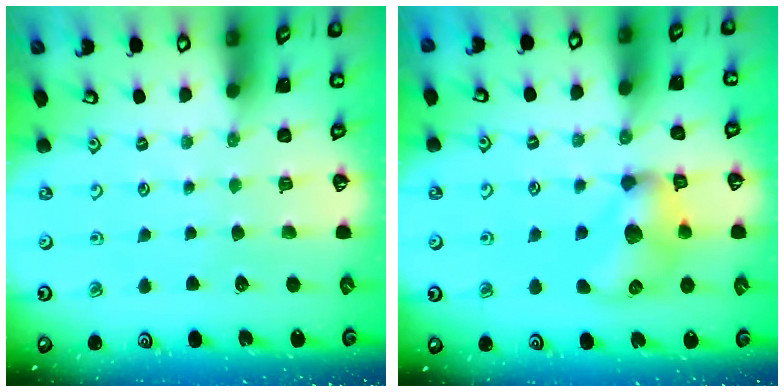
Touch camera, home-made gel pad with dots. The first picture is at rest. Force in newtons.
{"total": 13.9, "press": 13.9, "slide": 0.9}